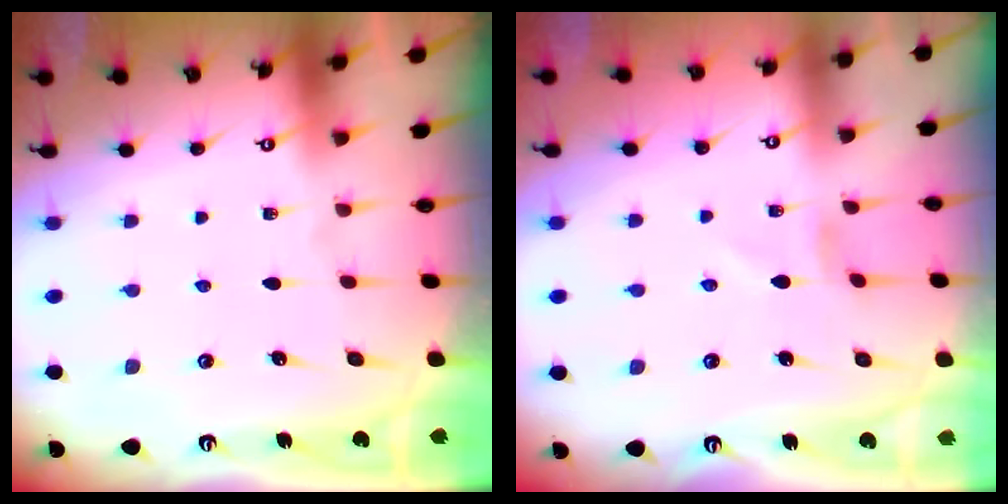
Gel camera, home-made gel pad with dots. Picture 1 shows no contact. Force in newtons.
{"total": 1.1, "press": 1.0, "slide": 0.3}